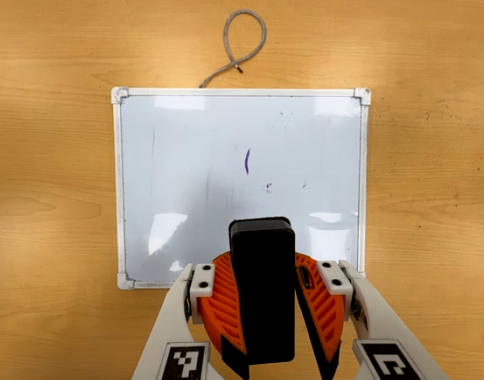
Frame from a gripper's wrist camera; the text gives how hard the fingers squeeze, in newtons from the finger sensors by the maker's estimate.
{"total": 10.1, "left": 10.5, "right": 9.6}